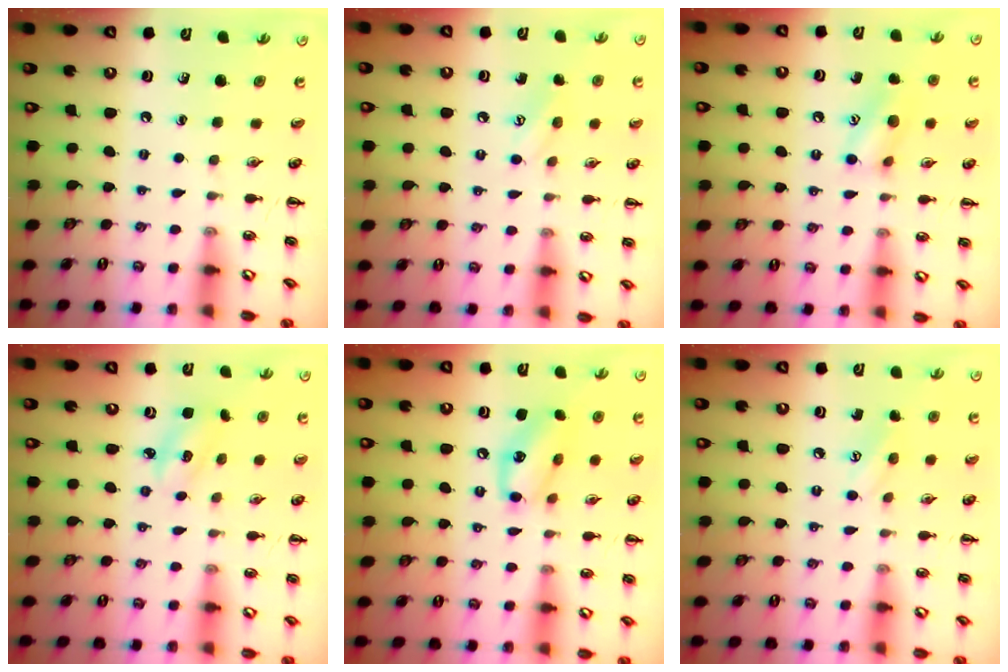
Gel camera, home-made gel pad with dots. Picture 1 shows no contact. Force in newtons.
{"total": 6.0, "press": 5.8, "slide": 1.5}
{"total": 9.9, "press": 9.9, "slide": 0.8}
{"total": 2.8, "press": 2.7, "slide": 0.7}
{"total": 12.1, "press": 11.9, "slide": 2.0}
{"total": 6.0, "press": 5.8, "slide": 1.5}